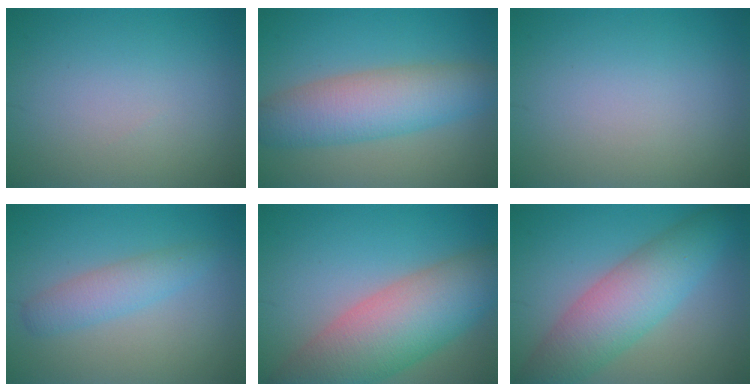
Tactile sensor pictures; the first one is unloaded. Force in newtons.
{"total": 6.9, "press": 6.9, "slide": 0.3}
{"total": 0.0}
{"total": 2.8, "press": 2.8, "slide": 0.1}
{"total": 9.9, "press": 9.9, "slide": 0.4}
{"total": 7.1, "press": 7.0, "slide": 0.3}